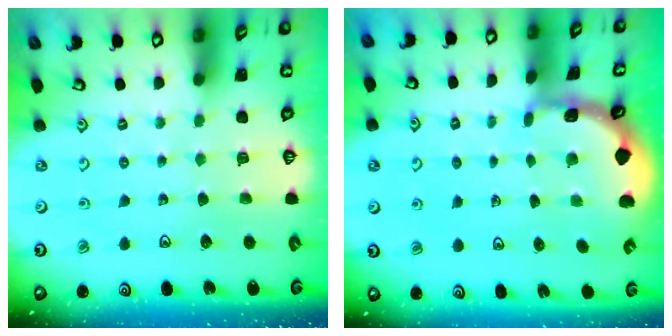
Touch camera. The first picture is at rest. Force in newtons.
{"total": 1.5, "press": 1.5, "slide": 0.1}